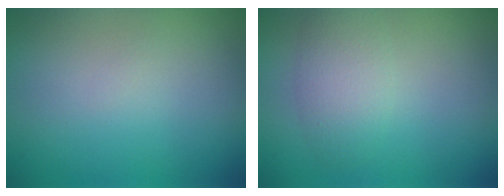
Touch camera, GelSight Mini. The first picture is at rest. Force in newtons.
{"total": 3.0, "press": 3.0, "slide": 0.1}